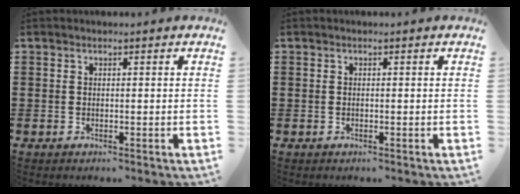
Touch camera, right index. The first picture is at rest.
{"total": 0.0}